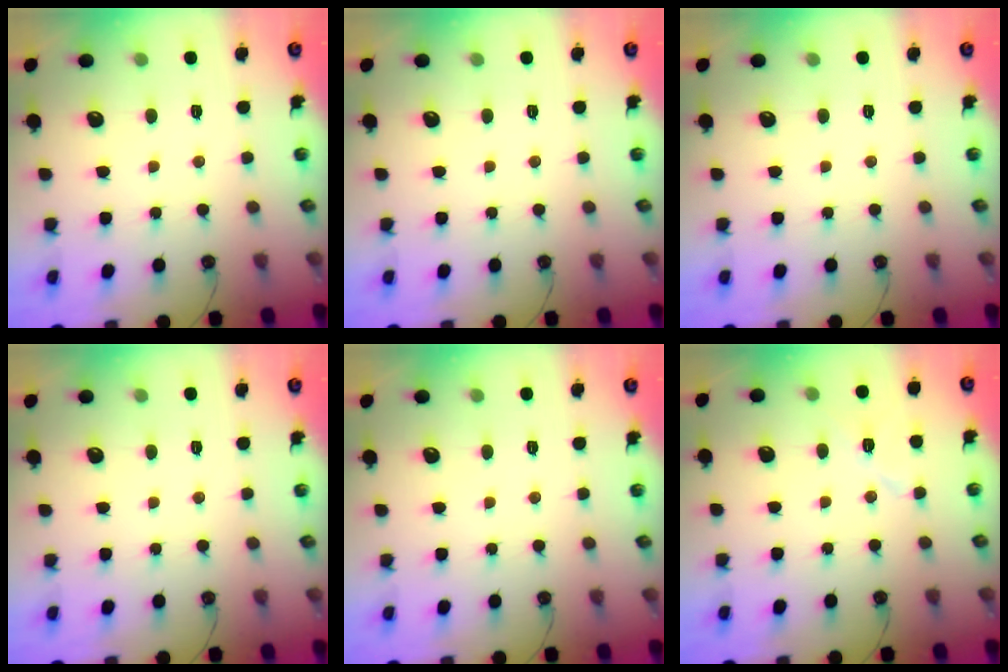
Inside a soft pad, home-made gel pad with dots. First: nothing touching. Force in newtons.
{"total": 0.0}
{"total": 0.0}
{"total": 0.0}
{"total": 0.0}
{"total": 7.5, "press": 7.3, "slide": 1.6}